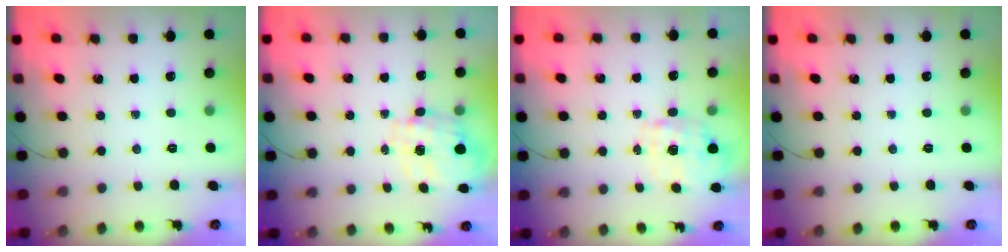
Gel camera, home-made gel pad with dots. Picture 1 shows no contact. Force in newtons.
{"total": 2.6, "press": 2.4, "slide": 1.0}
{"total": 1.7, "press": 1.6, "slide": 0.5}
{"total": 0.0}